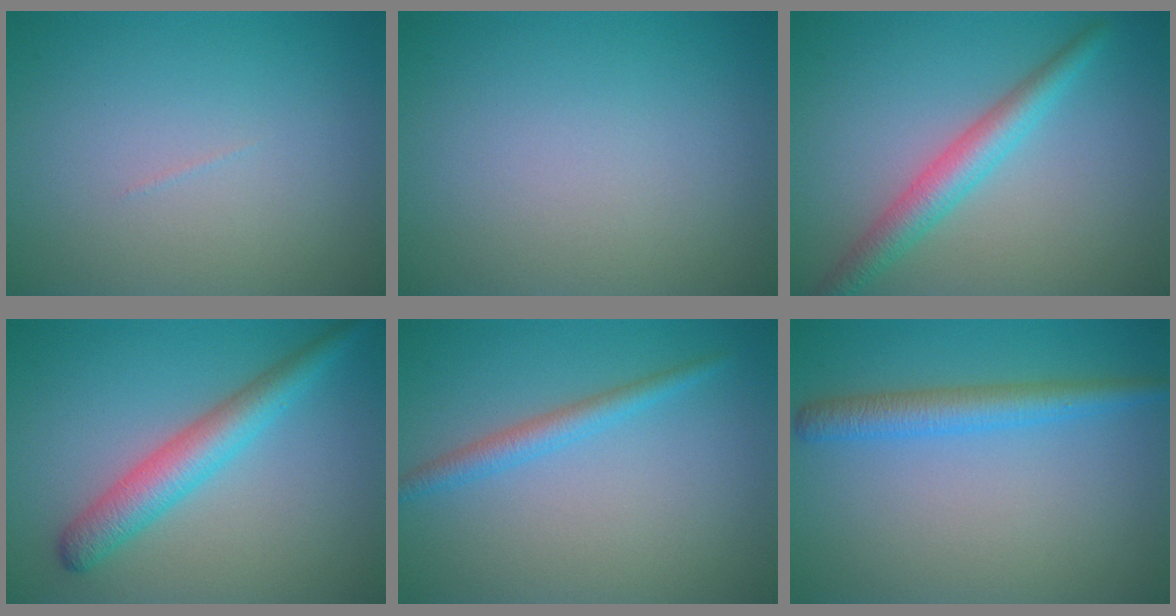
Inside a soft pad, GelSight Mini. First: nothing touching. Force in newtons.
{"total": 0.0}
{"total": 3.7, "press": 3.7, "slide": 0.1}
{"total": 4.3, "press": 4.3, "slide": 0.1}
{"total": 2.0, "press": 2.0, "slide": 0.1}
{"total": 3.2, "press": 3.2, "slide": 0.1}